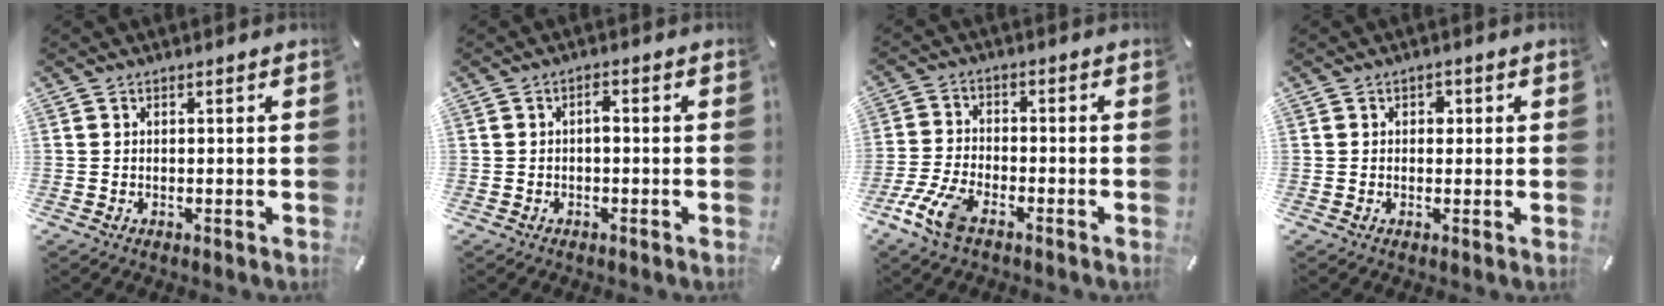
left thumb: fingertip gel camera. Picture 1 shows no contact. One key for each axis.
{"total": 1.8, "fx": -0.5, "fy": 0.7, "fz": 1.5, "tx": -0.032, "ty": 0.005, "tz": -0.012}
{"total": 8.4, "fx": -5.1, "fy": 3.8, "fz": 5.5, "tx": -0.135, "ty": 0.007, "tz": -0.098}
{"total": 1.7, "fx": 0.2, "fy": 1.5, "fz": 0.9, "tx": 0.004, "ty": -0.001, "tz": -0.006}